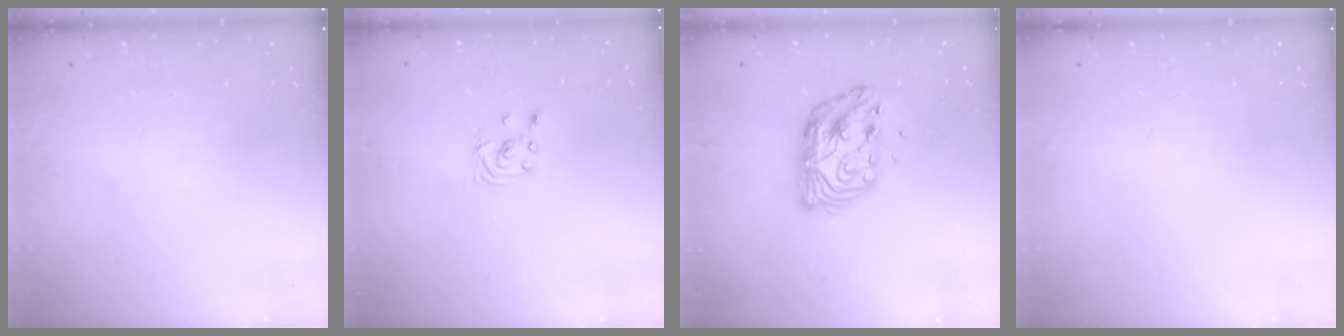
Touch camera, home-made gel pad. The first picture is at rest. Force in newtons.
{"total": 1.6, "press": 1.6, "slide": 0.0}
{"total": 11.3, "press": 11.3, "slide": 0.7}
{"total": 0.0}